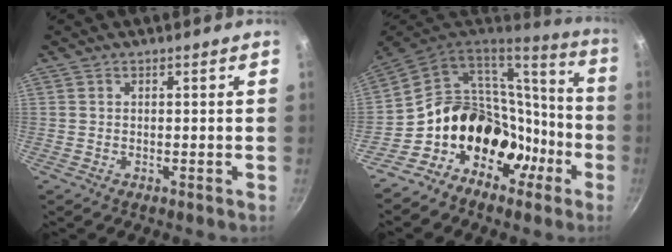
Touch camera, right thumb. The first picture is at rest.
{"total": 21.5, "force": [-7.4, 15.6, 12.7], "torque": [-0.153, 0.087, -0.118]}